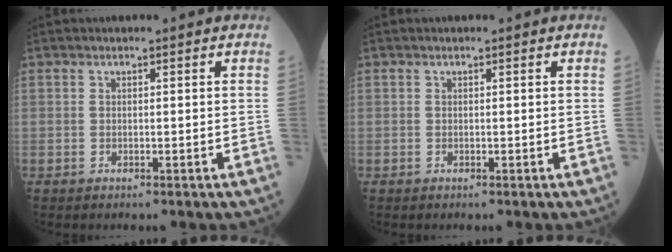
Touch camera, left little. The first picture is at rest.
{"total": 0.0}